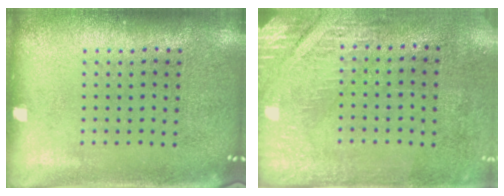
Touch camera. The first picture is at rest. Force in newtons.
{"total": 2.8, "press": 2.4, "slide": 1.4}